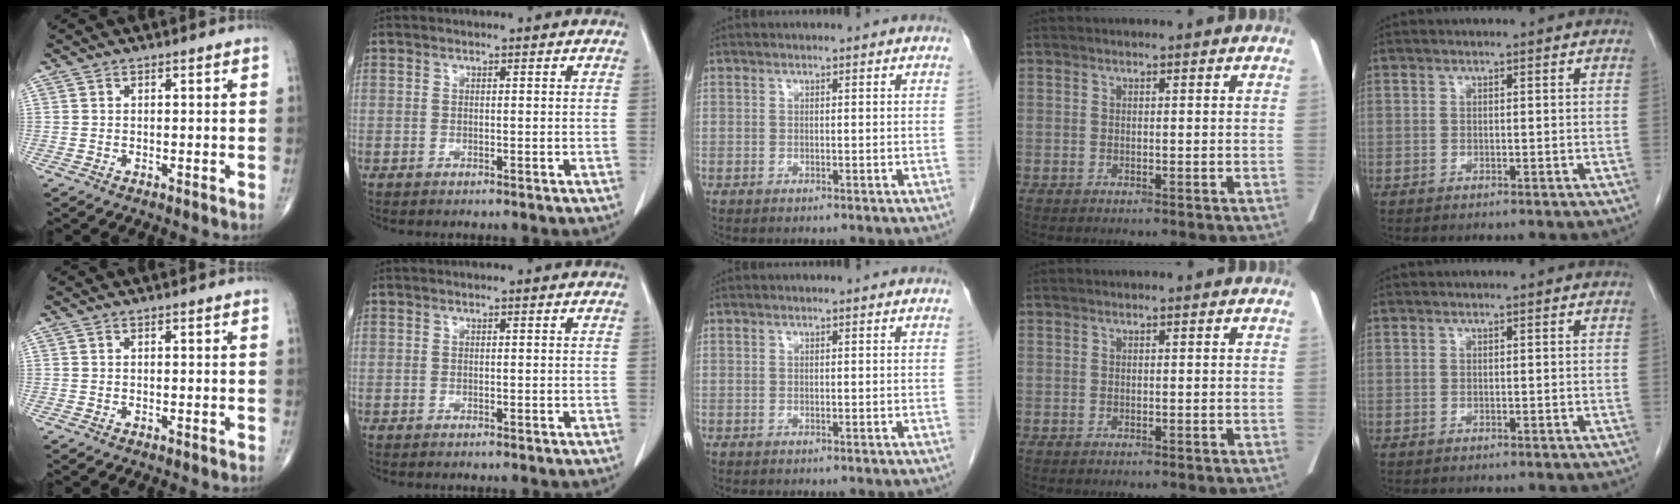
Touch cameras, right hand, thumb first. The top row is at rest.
{}